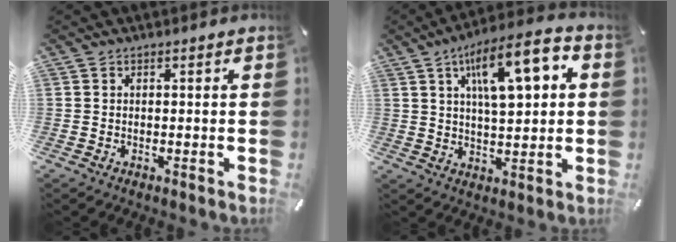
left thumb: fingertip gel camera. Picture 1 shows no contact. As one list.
[{"total": 14.4, "force": [5.5, 6.1, 11.8], "torque": [-0.170, -0.011, 0.086]}]